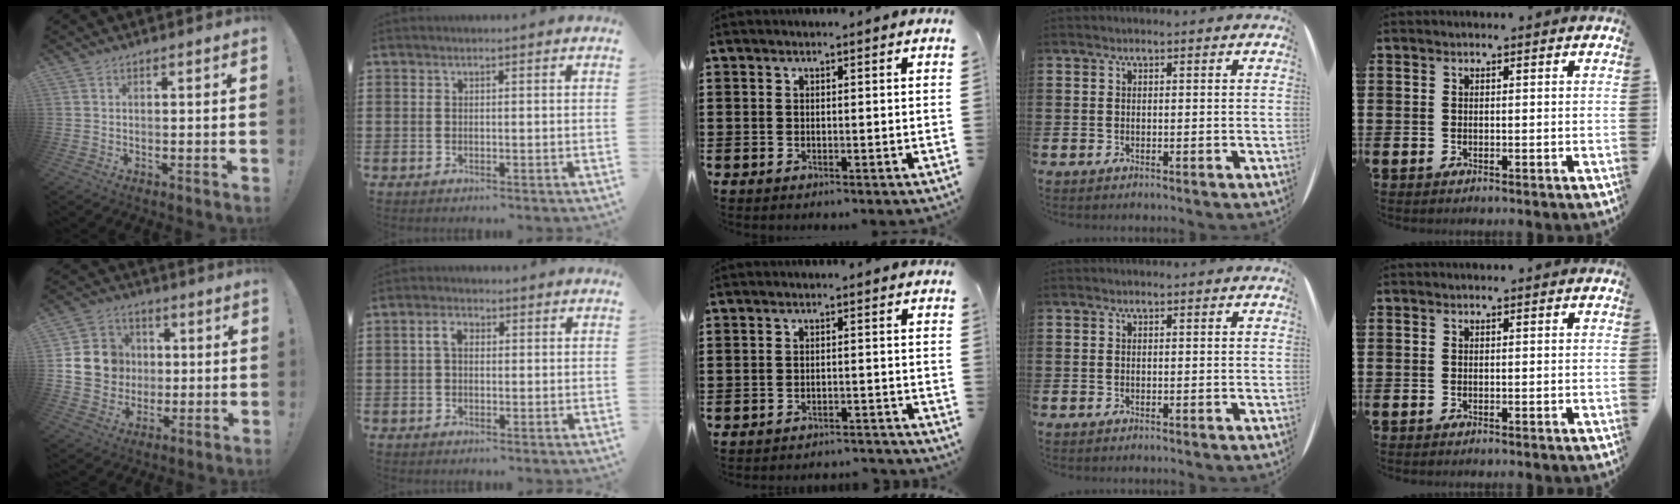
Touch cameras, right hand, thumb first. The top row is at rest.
{"thumb": {"total": 14.6, "force": [1.2, 13.3, 5.9], "torque": [-0.086, 0.008, 0.036]}, "index": {"total": 2.9, "force": [0.4, 1.8, 2.3], "torque": [-0.047, 0.011, 0.004]}, "middle": {"total": 2.3, "force": [-2.3, 0.0, 0.1], "torque": [-0.007, 0.001, -0.049]}}